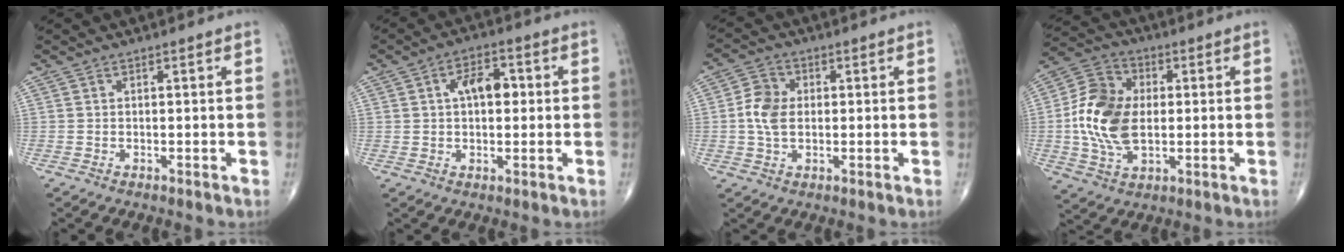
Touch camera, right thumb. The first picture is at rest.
{"total": 6.9, "force": [1.2, 3.9, 5.6], "torque": [-0.075, 0.012, 0.014]}
{"total": 6.3, "force": [0.1, 4.4, 4.5], "torque": [-0.082, 0.008, -0.004]}
{"total": 14.4, "force": [-0.1, 9.2, 11.1], "torque": [-0.208, 0.013, -0.005]}